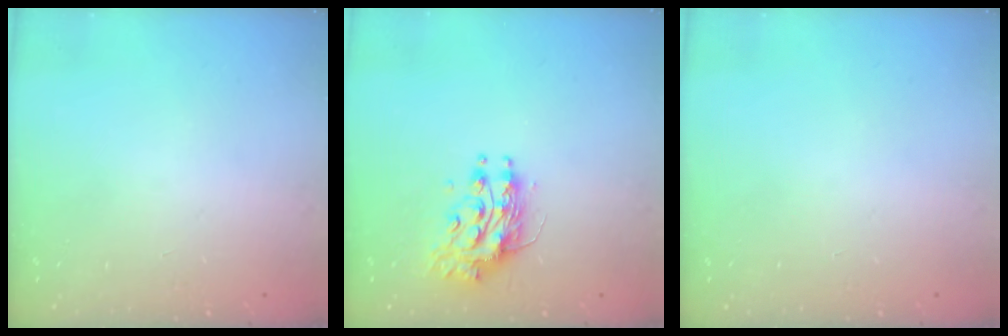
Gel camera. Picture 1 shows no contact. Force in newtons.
{"total": 10.4, "press": 10.4, "slide": 0.6}
{"total": 0.0}